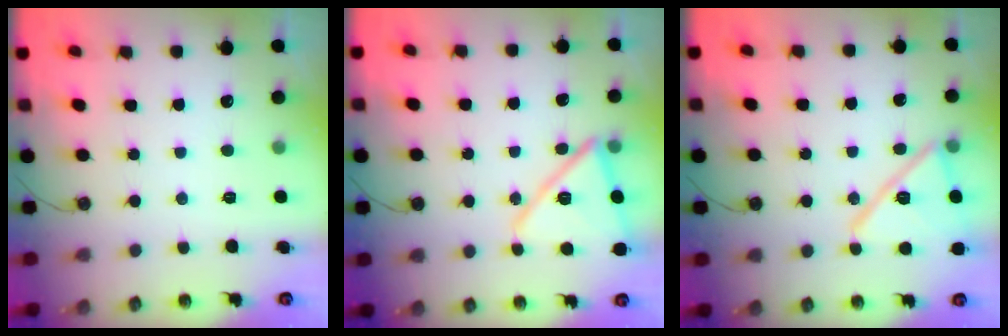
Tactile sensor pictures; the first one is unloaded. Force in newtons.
{"total": 15.0, "press": 15.0, "slide": 1.3}
{"total": 16.1, "press": 16.1, "slide": 1.1}